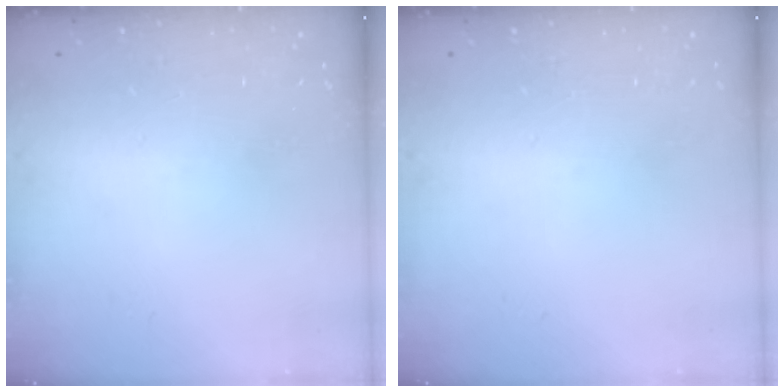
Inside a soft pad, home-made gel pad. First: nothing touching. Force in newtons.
{"total": 0.0}